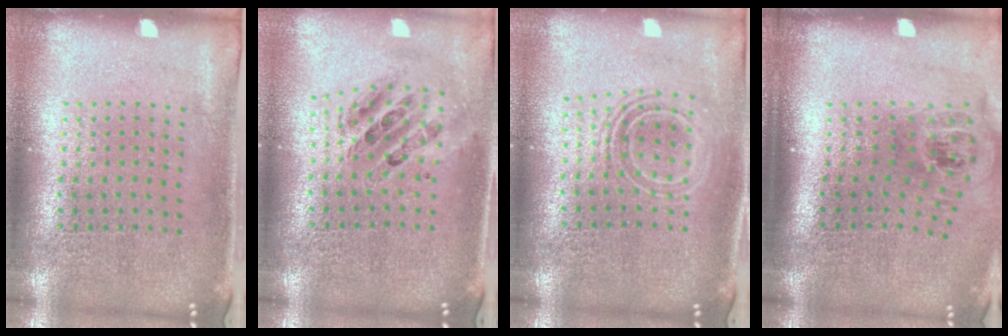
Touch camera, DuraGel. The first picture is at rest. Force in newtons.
{"total": 0.9, "press": 0.9, "slide": 0.1}
{"total": 1.7, "press": 1.3, "slide": 1.0}
{"total": 1.6, "press": 1.2, "slide": 1.0}